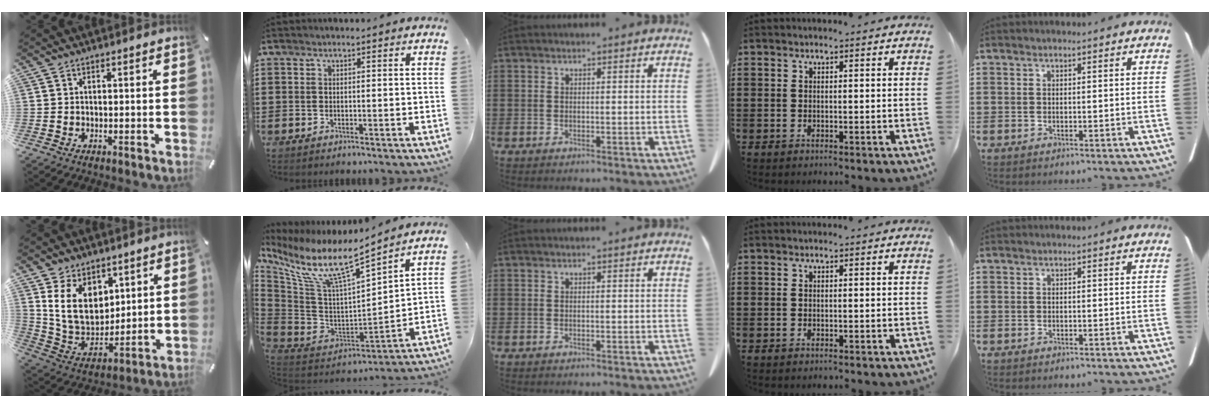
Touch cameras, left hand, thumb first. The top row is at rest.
{"thumb": {"total": 13.9, "force": [5.6, 10.4, 7.3], "torque": [-0.160, -0.028, 0.108]}, "index": {"total": 9.5, "force": [6.5, 1.5, 6.7], "torque": [-0.157, -0.057, 0.107]}}